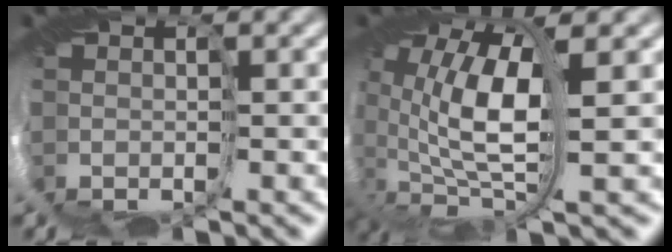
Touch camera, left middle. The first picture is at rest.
{"total": 8.6, "force": [0.3, 3.3, 7.9], "torque": [-0.171, 0.003, 0.004]}